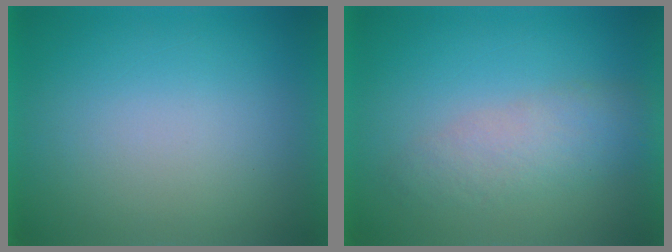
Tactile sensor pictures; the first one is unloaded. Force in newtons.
{"total": 3.4}